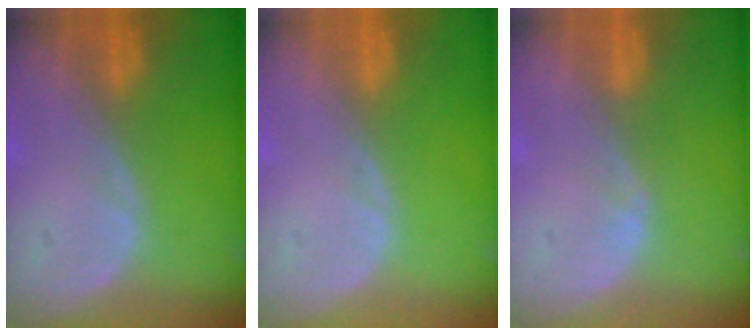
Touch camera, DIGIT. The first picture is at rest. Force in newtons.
{"total": 0.0}
{"total": 0.7, "press": 0.7, "slide": 0.3}